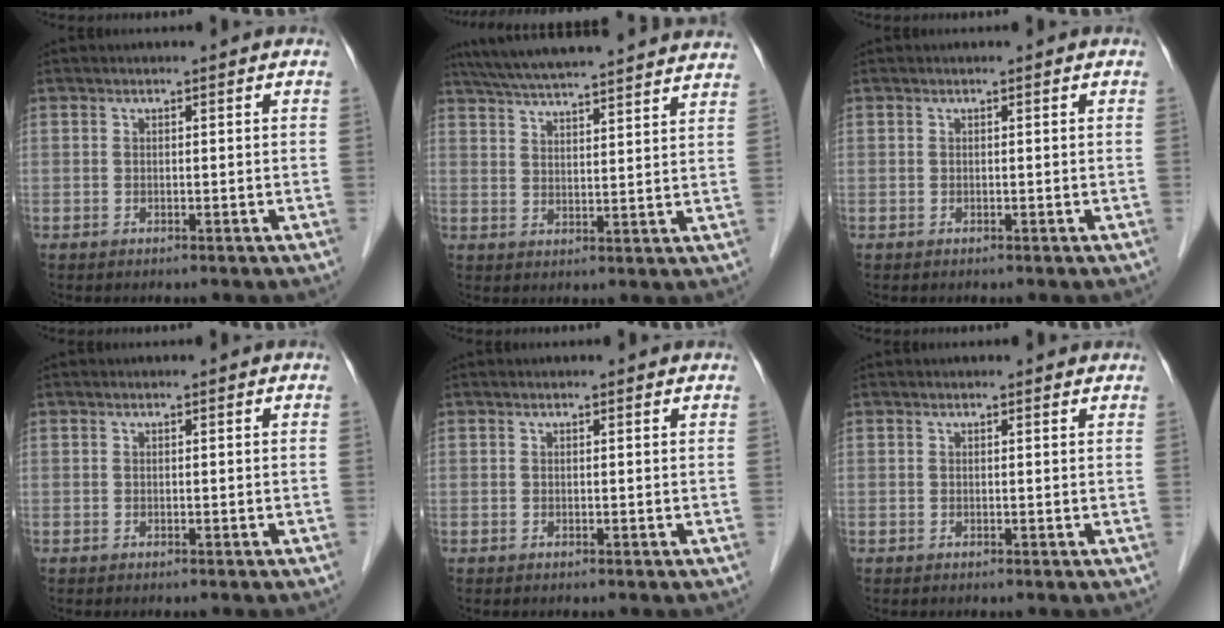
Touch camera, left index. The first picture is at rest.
{"total": 25.2, "force": [23.0, 1.5, 10.2], "torque": [-0.173, 0.011, 0.303]}
{"total": 0.0}
{"total": 0.0}
{"total": 1.1, "force": [1.0, 0.3, 0.2], "torque": [-0.014, 0.008, 0.007]}
{"total": 2.1, "force": [1.9, 0.6, 0.4], "torque": [-0.013, 0.008, 0.013]}